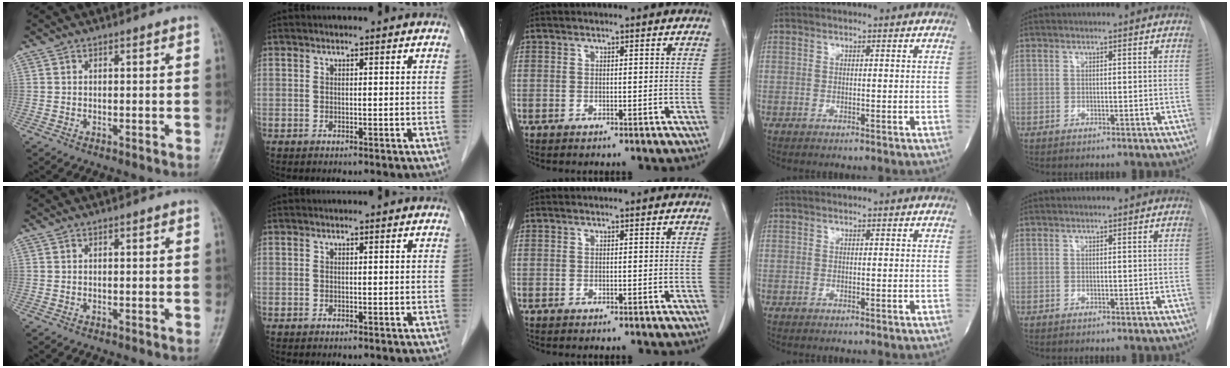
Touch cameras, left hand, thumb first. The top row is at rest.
{}